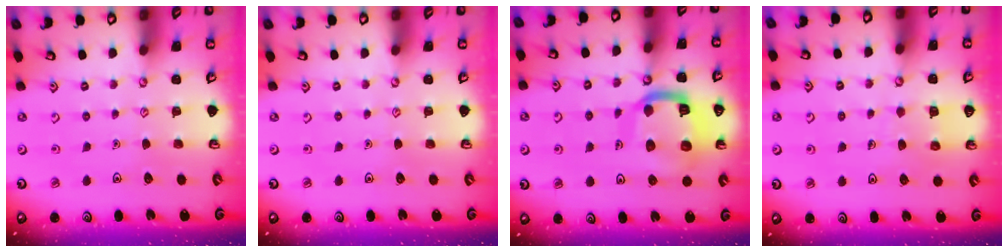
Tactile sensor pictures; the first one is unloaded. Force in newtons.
{"total": 0.0}
{"total": 14.6, "press": 14.6, "slide": 1.6}
{"total": 6.0, "press": 6.0, "slide": 0.3}